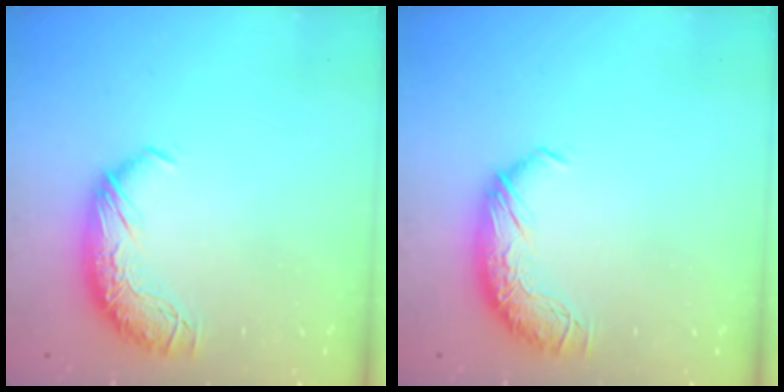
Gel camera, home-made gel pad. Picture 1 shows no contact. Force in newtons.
{"total": 0.0}